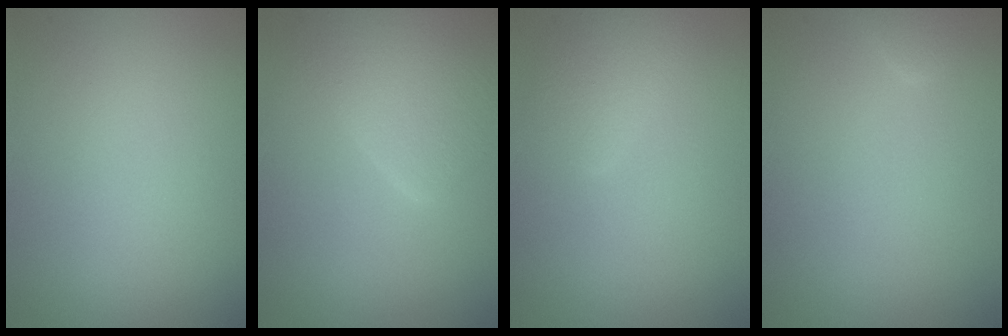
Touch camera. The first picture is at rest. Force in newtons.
{"total": 6.2, "press": 6.2, "slide": 0.1}
{"total": 2.2, "press": 2.2, "slide": 0.1}
{"total": 1.3, "press": 1.3, "slide": 0.1}